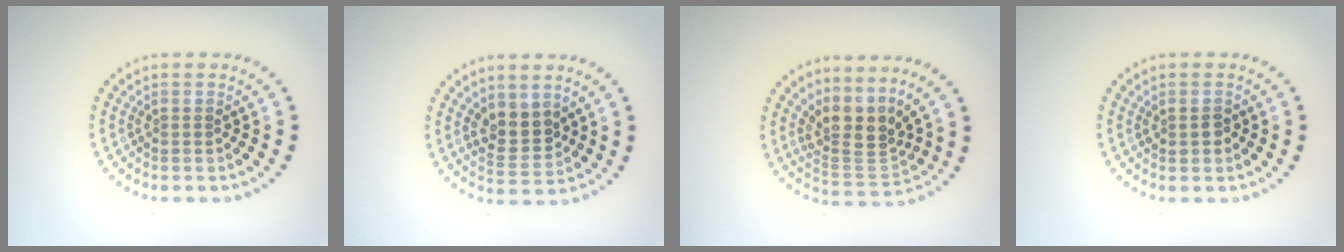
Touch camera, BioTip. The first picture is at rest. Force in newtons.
{"total": 2.9, "press": 2.7, "slide": 1.1}
{"total": 3.9, "press": 2.9, "slide": 2.7}
{"total": 1.2, "press": 1.2, "slide": 0.0}